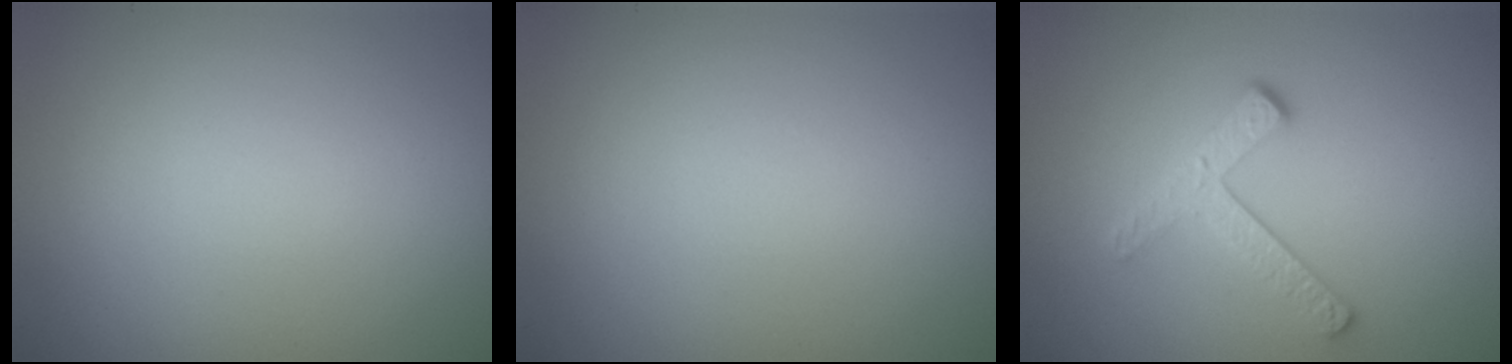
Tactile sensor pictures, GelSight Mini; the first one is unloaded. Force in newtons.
{"total": 0.0}
{"total": 3.1, "press": 2.5, "slide": 1.8}